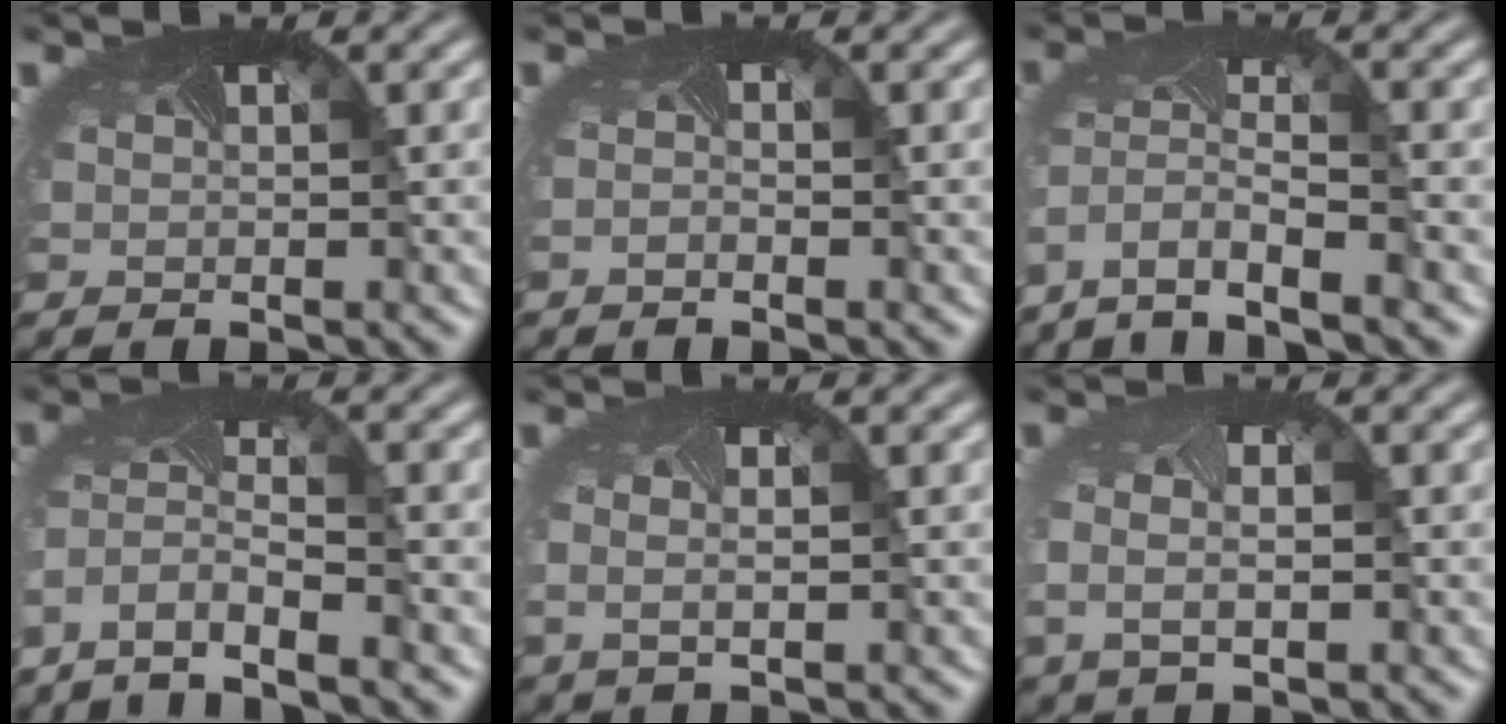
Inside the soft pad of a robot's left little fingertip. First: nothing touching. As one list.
[{"total": 0.8, "force": [-0.7, -0.3, -0.3], "torque": [-0.009, -0.011, -0.010]}, {"total": 5.4, "force": [-3.9, 1.6, 3.4], "torque": [-0.095, -0.025, -0.070]}, {"total": 4.6, "force": [-3.7, 1.0, 2.5], "torque": [-0.078, -0.021, -0.069]}, {"total": 1.5, "force": [-0.2, 0.7, 1.3], "torque": [-0.038, -0.010, 0.006]}, {"total": 2.7, "force": [-0.5, 1.8, 1.9], "torque": [-0.059, -0.016, 0.001]}]